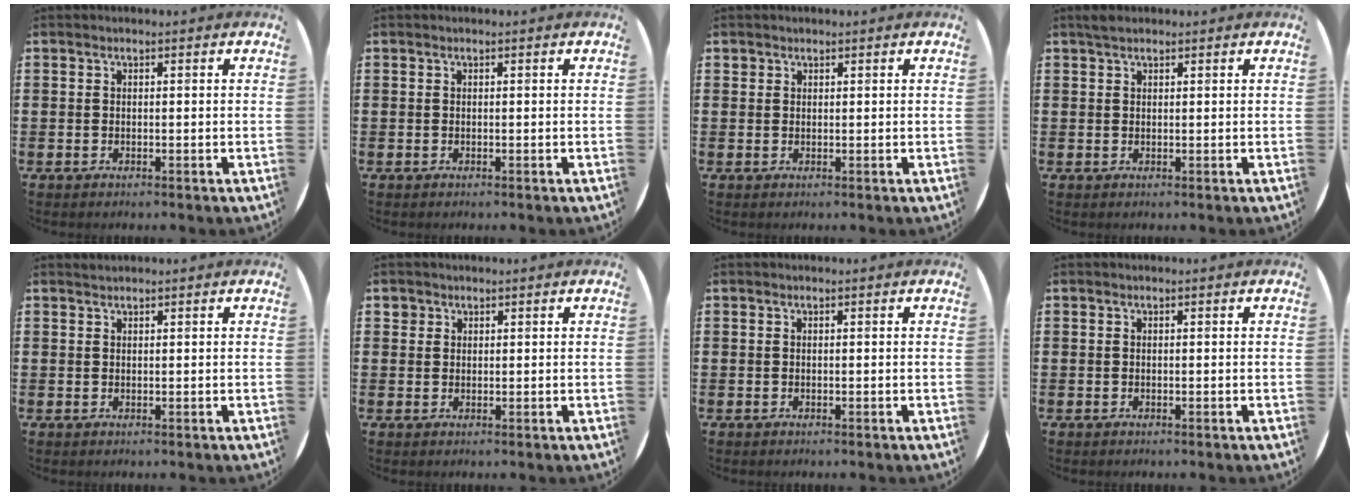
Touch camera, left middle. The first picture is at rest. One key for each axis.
{"total": 0.0}
{"total": 0.7, "fx": 0.6, "fy": 0.4, "fz": -0.1, "tx": 0.008, "ty": 0.000, "tz": 0.010}
{"total": 1.3, "fx": 1.1, "fy": 0.5, "fz": 0.4, "tx": -0.002, "ty": 0.001, "tz": 0.019}
{"total": 0.5, "fx": 0.5, "fy": -0.1, "fz": 0.0, "tx": -0.001, "ty": 0.001, "tz": 0.010}
{"total": 1.3, "fx": 1.1, "fy": 0.8, "fz": 0.0, "tx": 0.013, "ty": -0.005, "tz": 0.019}
{"total": 0.0}
{"total": 0.0}